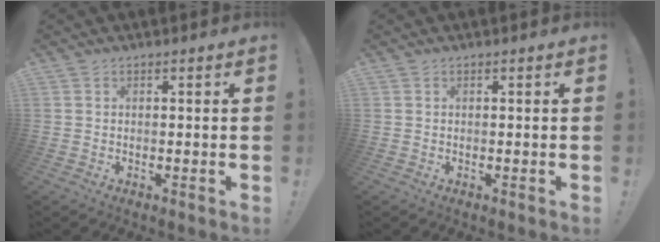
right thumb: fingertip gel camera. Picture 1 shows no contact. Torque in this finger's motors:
{"motor_torque": [0.00, 0.00, 0.00, 0.00, 0.01]}